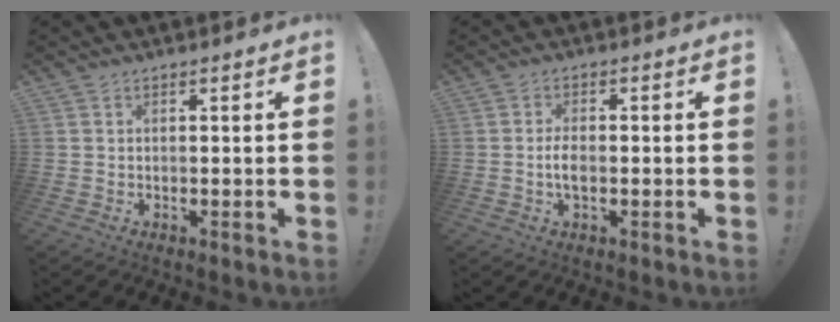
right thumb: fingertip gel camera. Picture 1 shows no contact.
{"total": 3.7, "force": [-0.9, 1.8, 3.1], "torque": [-0.062, -0.002, -0.020]}